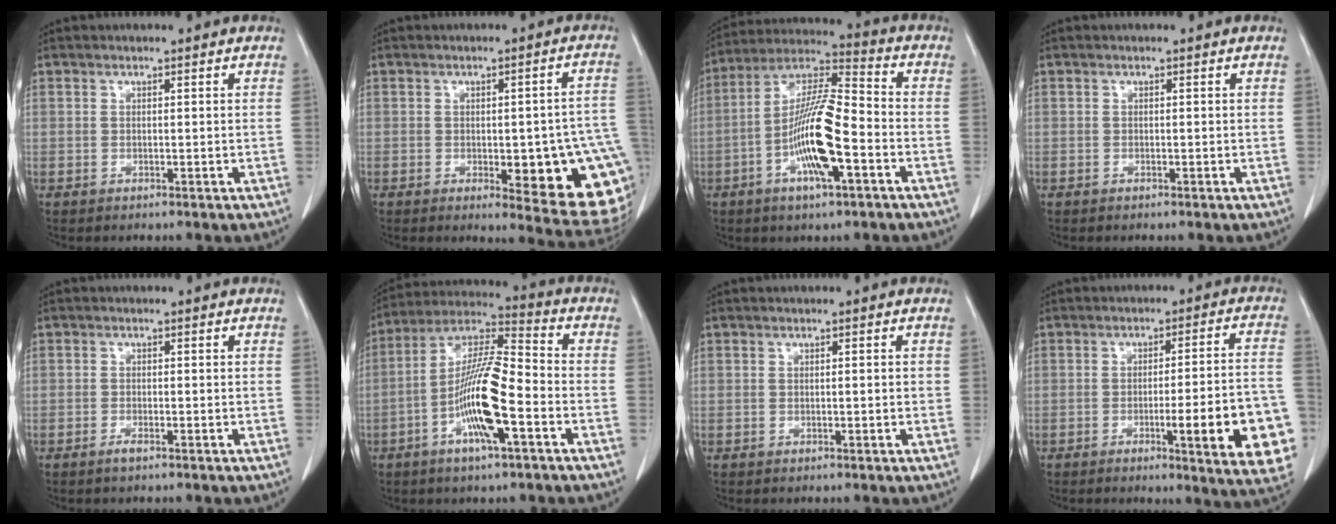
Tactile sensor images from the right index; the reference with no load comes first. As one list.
[{"total": 16.8, "force": [-4.3, 4.1, 15.8], "torque": [-0.115, 0.013, -0.030]}, {"total": 14.2, "force": [-4.3, 2.5, 13.3], "torque": [-0.256, 0.004, -0.080]}, {"total": 0.0}, {"total": 1.1, "force": [-0.8, 0.1, 0.7], "torque": [-0.015, -0.001, -0.014]}, {"total": 13.8, "force": [-4.4, 1.9, 13.0], "torque": [-0.251, 0.005, -0.083]}, {"total": 0.9, "force": [0.0, 0.2, 0.9], "torque": [-0.013, 0.000, 0.001]}, {"total": 15.4, "force": [-4.8, 1.5, 14.5], "torque": [-0.124, 0.008, -0.051]}]